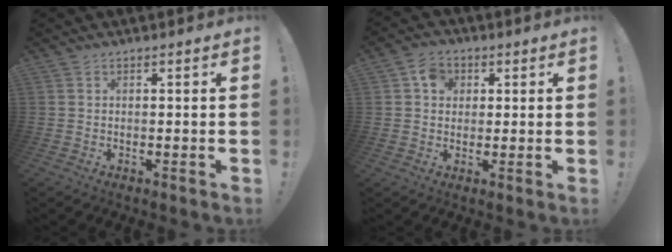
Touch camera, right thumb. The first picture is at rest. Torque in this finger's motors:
{"motor_torque": [-0.04, 0.17, 0.03, -0.40, 0.00]}